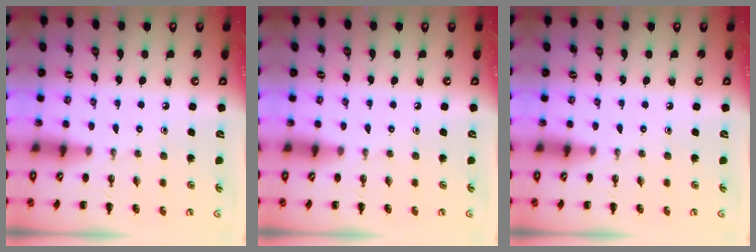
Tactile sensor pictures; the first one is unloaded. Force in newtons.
{"total": 0.0}
{"total": 0.0}